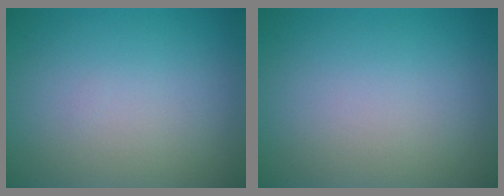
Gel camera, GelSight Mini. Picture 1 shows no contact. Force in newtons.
{"total": 0.0}